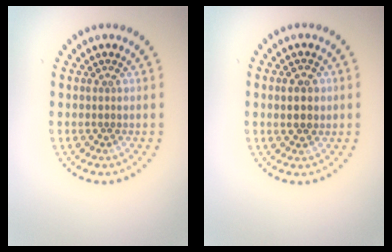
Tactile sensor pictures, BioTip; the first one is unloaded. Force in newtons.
{"total": 2.5, "press": 2.5, "slide": 0.3}